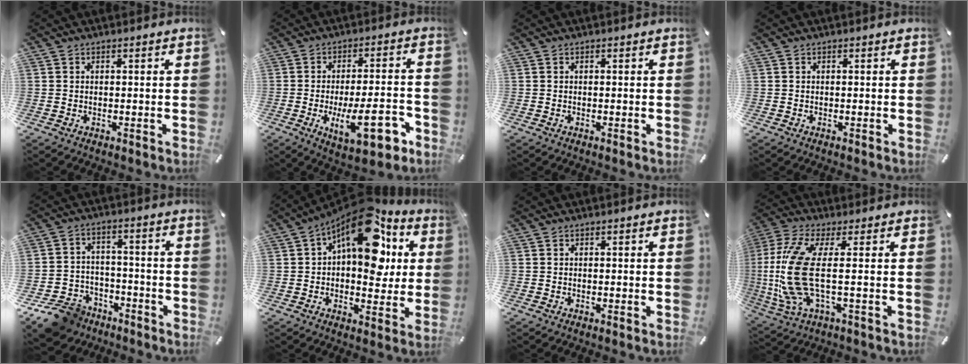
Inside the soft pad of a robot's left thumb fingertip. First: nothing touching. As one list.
[{"total": 15.9, "force": [-5.4, 5.3, 13.9], "torque": [-0.198, 0.002, -0.079]}, {"total": 0.0}, {"total": 0.0}, {"total": 10.7, "force": [-8.0, 6.6, 2.9], "torque": [-0.047, 0.060, -0.142]}, {"total": 18.3, "force": [7.9, 10.0, 13.2], "torque": [-0.175, -0.056, 0.136]}, {"total": 0.0}, {"total": 15.1, "force": [0.6, 4.7, 14.3], "torque": [-0.336, -0.033, 0.002]}]